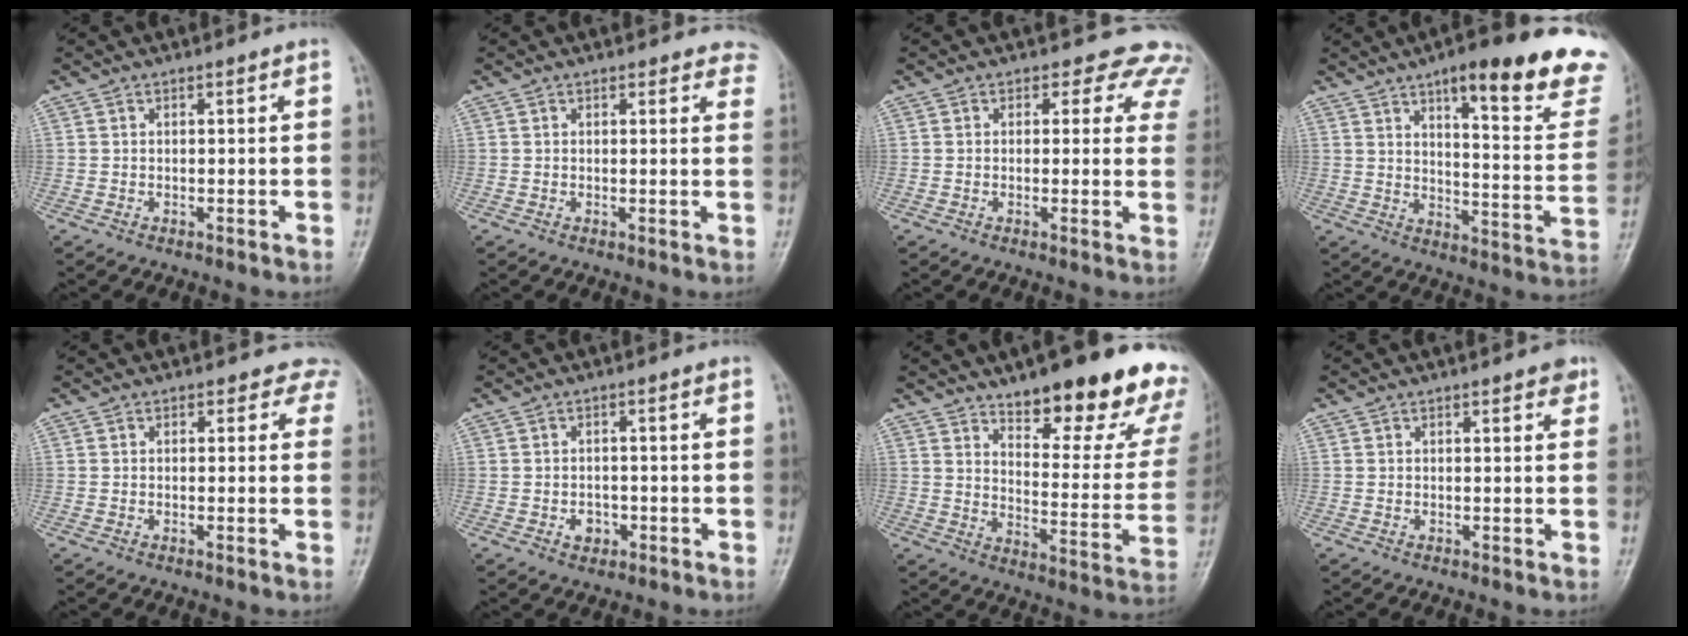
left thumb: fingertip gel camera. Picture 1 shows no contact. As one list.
[{"total": 5.3, "force": [4.7, 2.4, 0.5], "torque": [0.042, -0.015, 0.024]}, {"total": 8.4, "force": [6.8, 4.7, 1.4], "torque": [0.041, -0.021, 0.043]}, {"total": 24.1, "force": [15.4, 6.4, 17.5], "torque": [-0.187, -0.066, 0.198]}, {"total": 3.4, "force": [2.5, 2.3, 0.4], "torque": [0.032, -0.009, 0.002]}, {"total": 2.8, "force": [-1.1, 2.2, 1.4], "torque": [-0.009, 0.004, -0.014]}, {"total": 24.3, "force": [16.5, 7.9, 16.1], "torque": [-0.166, -0.095, 0.221]}, {"total": 2.0, "force": [1.3, 0.9, 1.2], "torque": [-0.003, -0.004, 0.011]}]